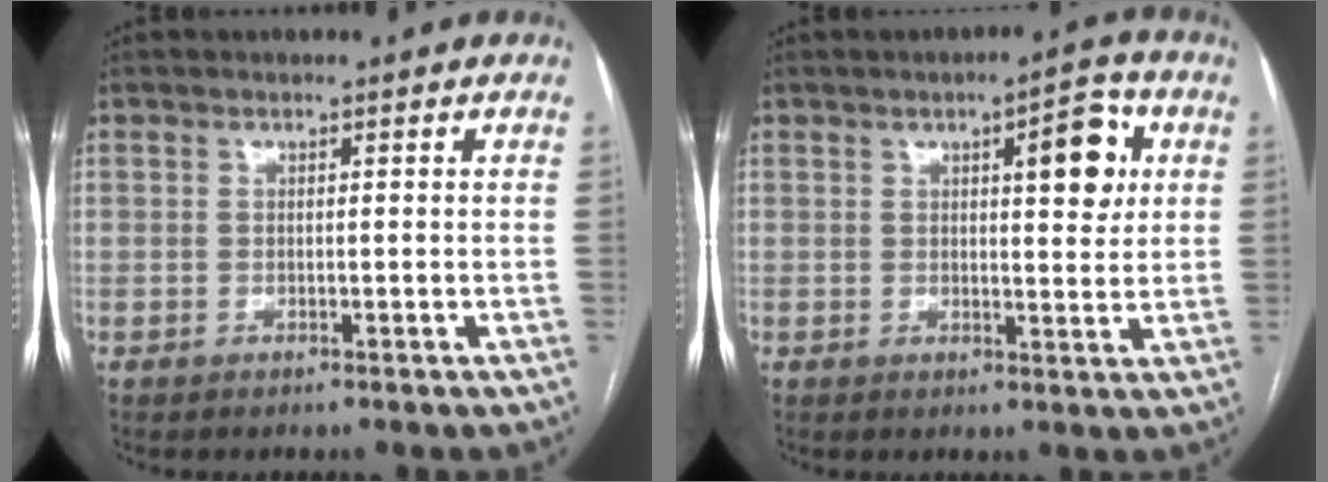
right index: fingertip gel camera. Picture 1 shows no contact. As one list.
[{"total": 7.6, "force": [2.4, 2.1, 6.8], "torque": [-0.089, 0.008, 0.029]}]